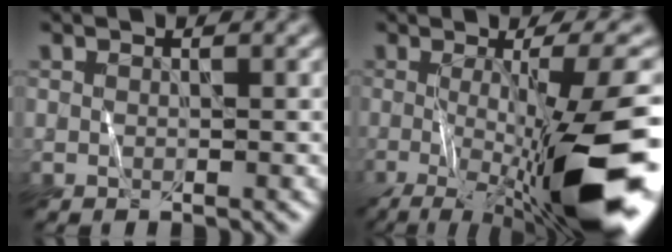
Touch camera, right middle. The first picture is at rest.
{"total": 12.9, "force": [-2.8, 2.3, 12.3], "torque": [-0.165, -0.003, -0.033]}